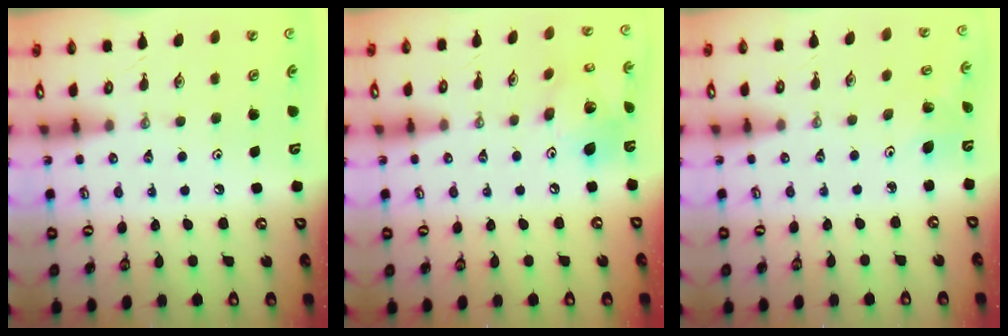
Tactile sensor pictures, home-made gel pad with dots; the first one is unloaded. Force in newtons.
{"total": 15.6, "press": 15.4, "slide": 2.8}
{"total": 4.1, "press": 3.5, "slide": 2.0}